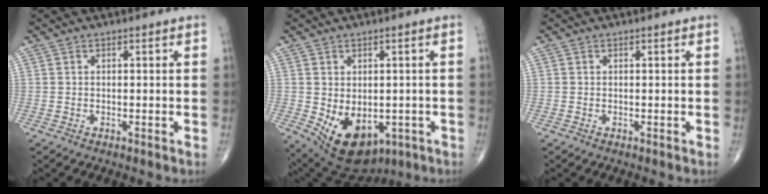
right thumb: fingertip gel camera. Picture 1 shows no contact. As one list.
[{"total": 12.4, "force": [-3.3, 8.3, 8.6], "torque": [-0.117, -0.007, -0.025]}, {"total": 0.0}]